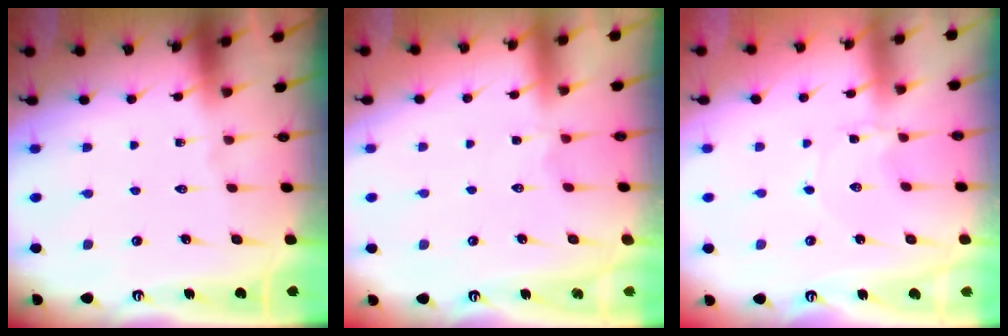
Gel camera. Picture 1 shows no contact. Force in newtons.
{"total": 2.0, "press": 1.9, "slide": 0.8}
{"total": 0.9, "press": 0.9, "slide": 0.1}